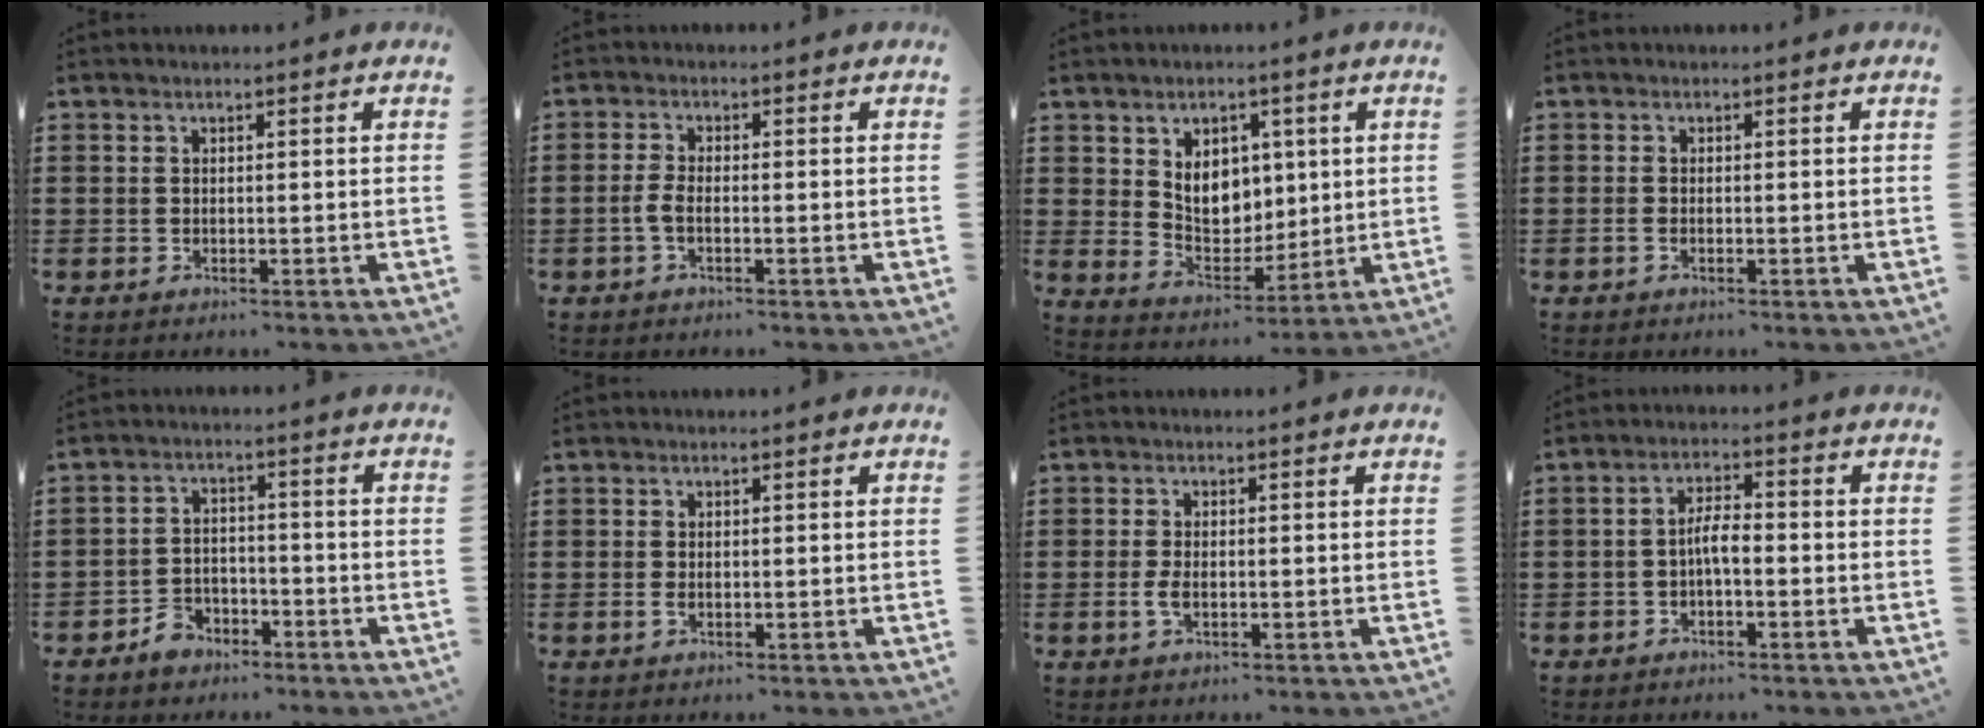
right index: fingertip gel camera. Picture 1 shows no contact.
{"total": 2.4, "force": [-1.0, 0.6, 2.1], "torque": [-0.061, -0.009, -0.024]}
{"total": 7.2, "force": [2.1, 5.6, 4.1], "torque": [-0.076, 0.005, 0.037]}
{"total": 0.6, "force": [-0.4, 0.1, 0.5], "torque": [-0.010, -0.004, -0.006]}
{"total": 4.3, "force": [-3.3, 2.4, 1.3], "torque": [-0.031, 0.012, -0.065]}
{"total": 0.8, "force": [-0.3, 0.3, 0.7], "torque": [-0.022, -0.006, -0.007]}
{"total": 2.1, "force": [-0.5, 0.8, 1.9], "torque": [-0.051, -0.009, -0.013]}
{"total": 3.5, "force": [-1.0, 1.1, 3.2], "torque": [-0.066, 0.005, -0.022]}